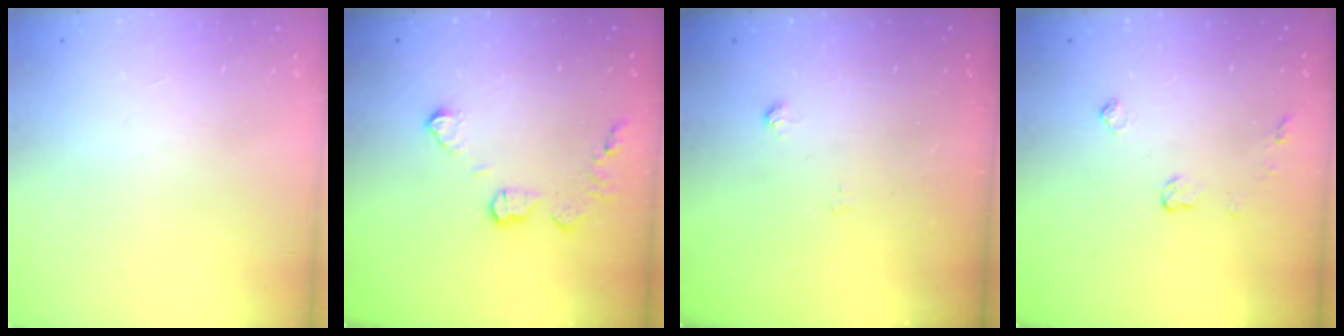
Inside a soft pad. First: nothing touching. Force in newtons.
{"total": 8.3, "press": 8.3, "slide": 0.4}
{"total": 5.6, "press": 5.6, "slide": 0.7}
{"total": 4.5, "press": 4.4, "slide": 0.7}